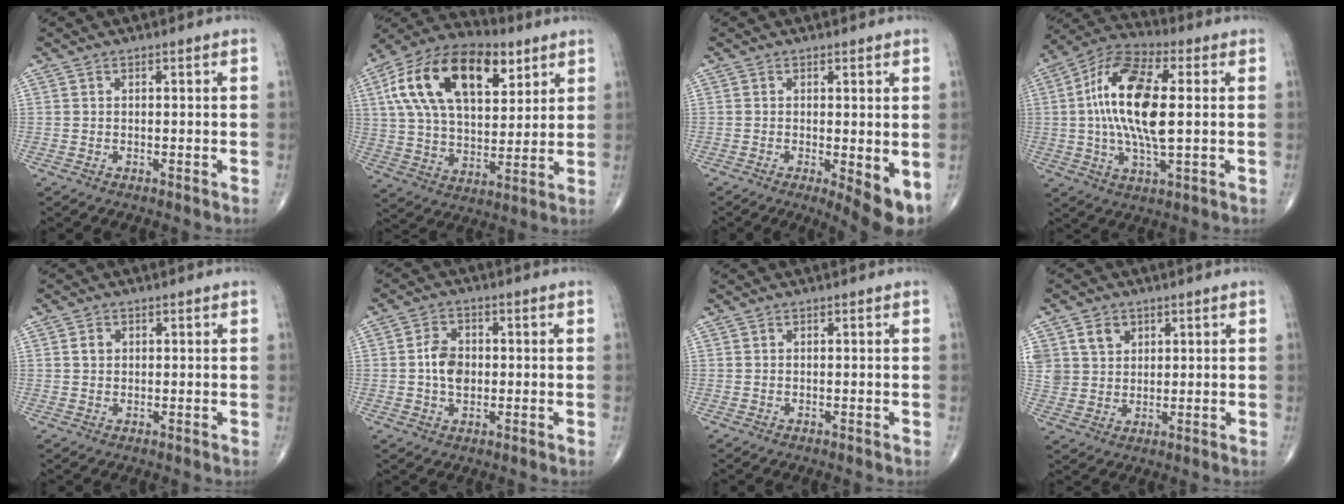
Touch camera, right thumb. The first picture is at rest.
{"total": 23.6, "force": [9.5, 12.8, 17.4], "torque": [-0.296, -0.009, 0.162]}
{"total": 6.3, "force": [-1.1, 1.7, 6.0], "torque": [-0.087, -0.022, -0.016]}
{"total": 17.1, "force": [1.4, 6.5, 15.7], "torque": [-0.311, 0.013, 0.017]}
{"total": 1.7, "force": [0.4, 1.4, 0.8], "torque": [-0.010, 0.000, 0.007]}
{"total": 5.7, "force": [-0.1, 4.1, 4.0], "torque": [-0.060, 0.009, -0.004]}
{"total": 0.0}
{"total": 7.5, "force": [3.2, 6.2, 2.8], "torque": [-0.034, -0.009, 0.067]}